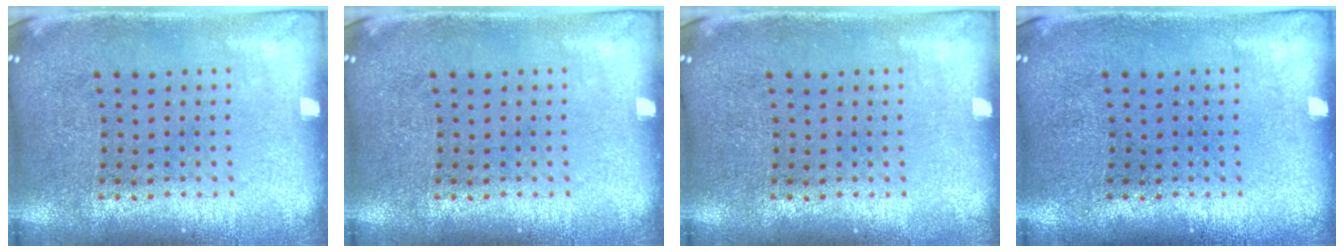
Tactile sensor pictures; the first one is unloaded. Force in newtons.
{"total": 0.0}
{"total": 0.0}
{"total": 0.0}